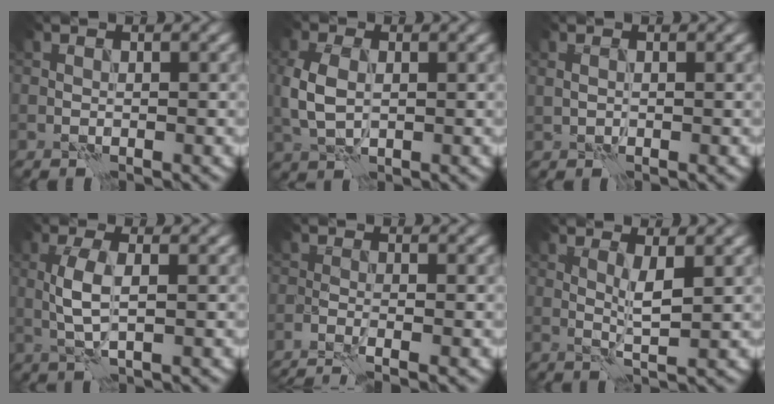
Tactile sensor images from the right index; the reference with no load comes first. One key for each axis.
{"total": 4.1, "fx": 0.1, "fy": 2.7, "fz": 3.1, "tx": -0.082, "ty": 0.002, "tz": 0.002}
{"total": 0.9, "fx": 0.2, "fy": 0.5, "fz": 0.6, "tx": -0.015, "ty": 0.000, "tz": 0.007}
{"total": 3.2, "fx": 0.1, "fy": 0.9, "fz": 3.0, "tx": -0.069, "ty": 0.004, "tz": 0.003}
{"total": 3.0, "fx": -2.4, "fy": 0.5, "fz": 1.9, "tx": -0.030, "ty": -0.002, "tz": -0.048}
{"total": 2.2, "fx": 0.6, "fy": 0.3, "fz": 2.1, "tx": -0.042, "ty": -0.004, "tz": 0.012}